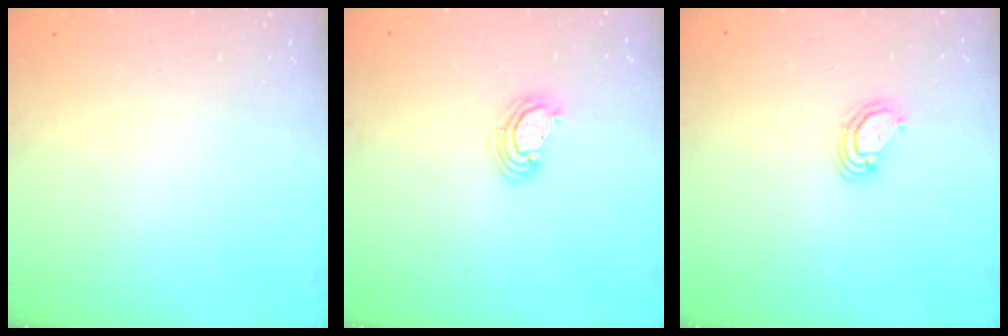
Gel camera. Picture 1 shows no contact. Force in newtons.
{"total": 3.6, "press": 3.6, "slide": 0.2}
{"total": 3.7, "press": 3.7, "slide": 0.3}